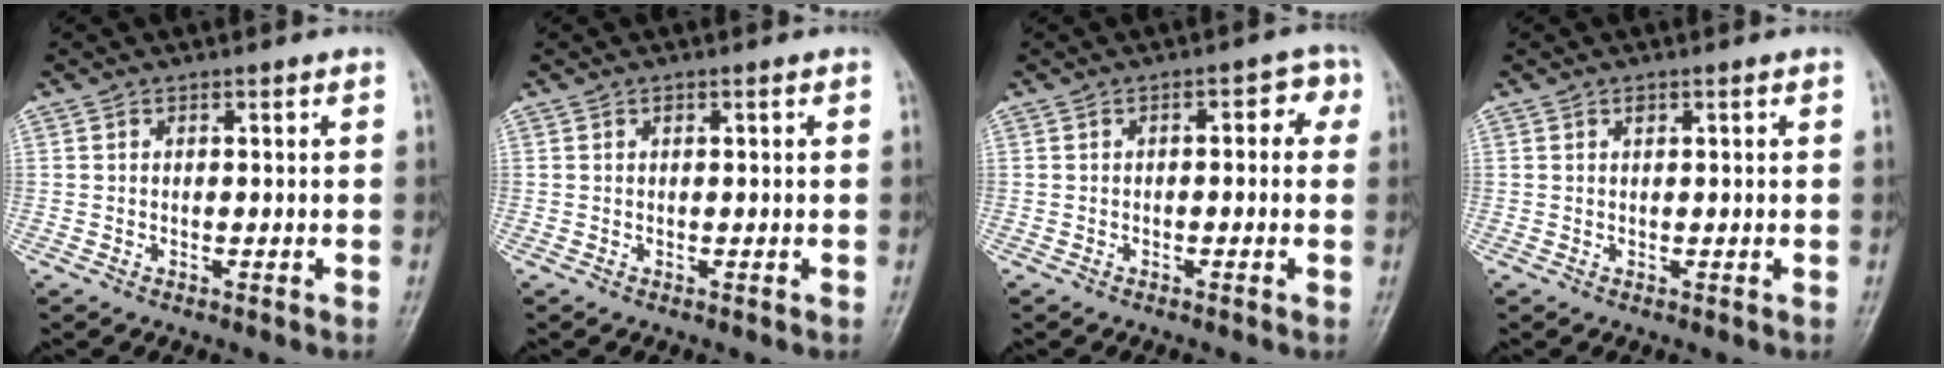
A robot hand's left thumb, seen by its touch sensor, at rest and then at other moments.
{"total": 0.8, "force": [0.3, 0.5, 0.6], "torque": [-0.004, 0.002, 0.003]}
{"total": 4.3, "force": [0.6, 2.4, 3.5], "torque": [-0.019, 0.018, -0.002]}
{"total": 1.0, "force": [0.4, 0.6, 0.6], "torque": [-0.005, 0.000, 0.006]}